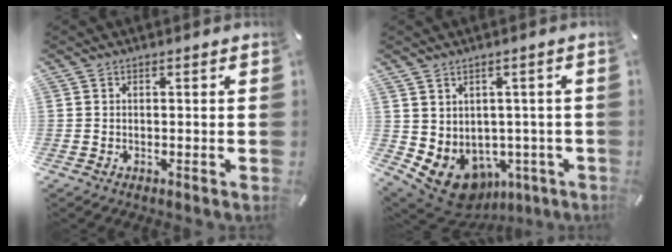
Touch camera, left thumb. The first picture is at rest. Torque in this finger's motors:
{"motor_torque": [1.26, 1.70, 0.63, -0.14, 0.17]}